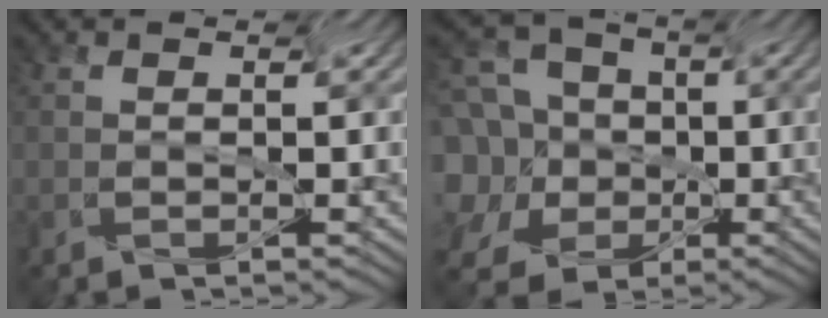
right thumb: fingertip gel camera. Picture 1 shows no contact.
{"total": 9.3, "force": [1.1, 7.6, 5.3], "torque": [-0.189, 0.037, 0.026]}